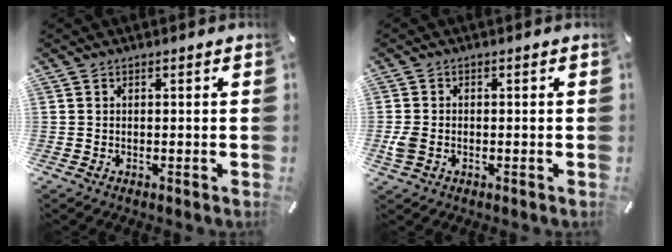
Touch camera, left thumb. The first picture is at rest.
{"total": 3.1, "force": [-0.8, 2.3, 1.9], "torque": [-0.039, 0.003, -0.014]}